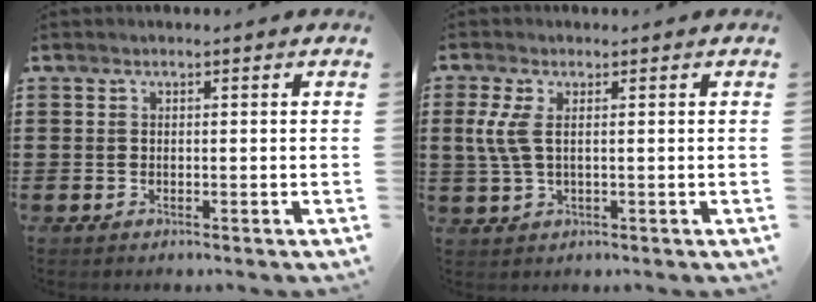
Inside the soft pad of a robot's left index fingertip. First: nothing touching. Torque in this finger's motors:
{"motor_torque": [0.65, 0.68, 0.13, 0.16]}